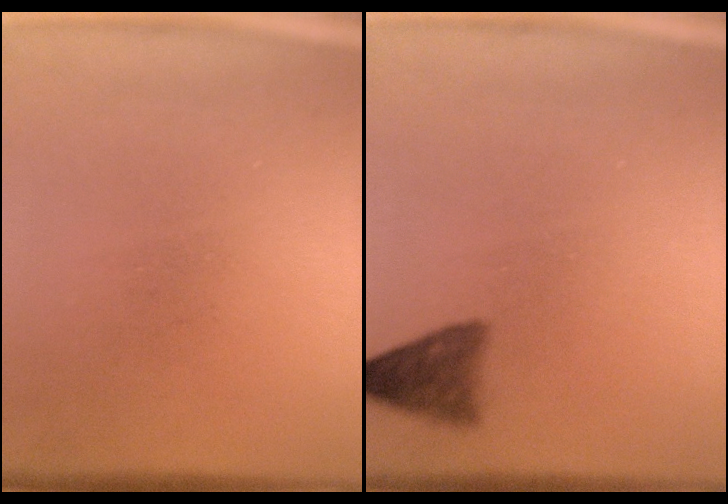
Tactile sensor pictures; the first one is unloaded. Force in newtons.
{"total": 3.5}